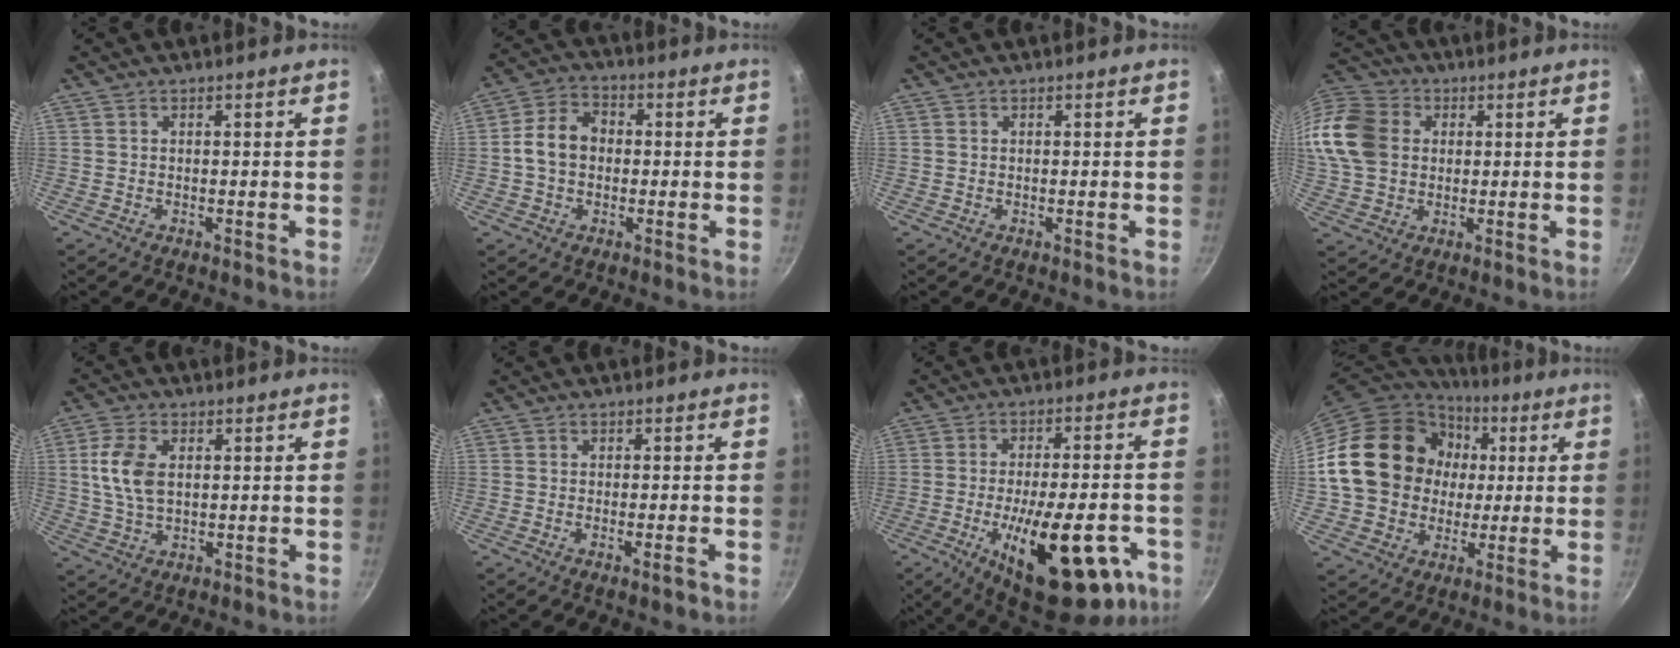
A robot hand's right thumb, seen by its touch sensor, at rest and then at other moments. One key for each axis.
{"total": 5.8, "fx": 0.1, "fy": 4.6, "fz": 3.6, "tx": -0.052, "ty": 0.016, "tz": -0.006}
{"total": 0.0}
{"total": 20.8, "fx": 3.3, "fy": 17.0, "fz": 11.5, "tx": -0.266, "ty": 0.034, "tz": 0.054}
{"total": 8.3, "fx": 1.5, "fy": 5.1, "fz": 6.5, "tx": -0.123, "ty": 0.001, "tz": 0.027}
{"total": 2.2, "fx": -1.0, "fy": 0.2, "fz": 2.0, "tx": -0.040, "ty": 0.002, "tz": -0.020}
{"total": 24.6, "fx": -9.7, "fy": 9.6, "fz": 20.5, "tx": -0.263, "ty": 0.019, "tz": -0.130}
{"total": 21.8, "fx": 2.4, "fy": 18.6, "fz": 11.0, "tx": -0.175, "ty": 0.027, "tz": 0.051}